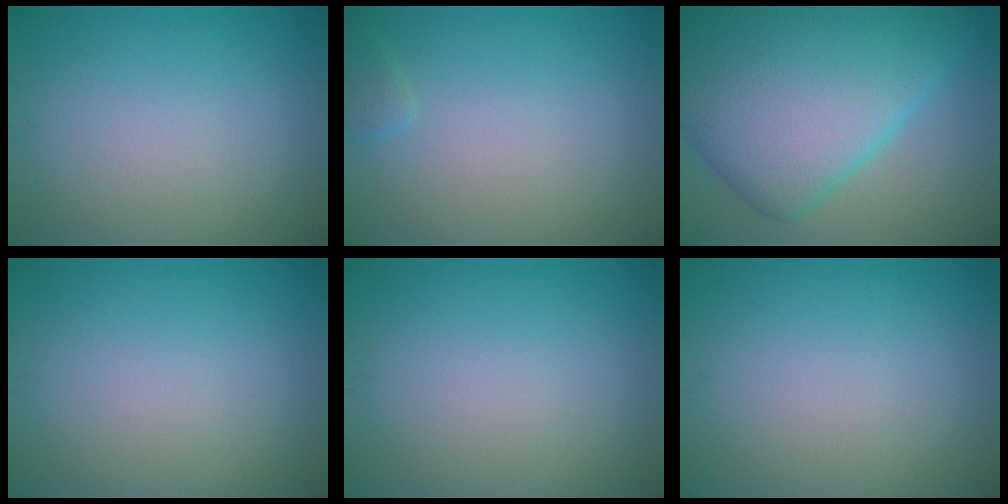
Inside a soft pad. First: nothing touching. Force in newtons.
{"total": 0.9, "press": 0.9, "slide": 0.1}
{"total": 13.3, "press": 13.3, "slide": 0.3}
{"total": 0.0}
{"total": 0.0}
{"total": 0.0}